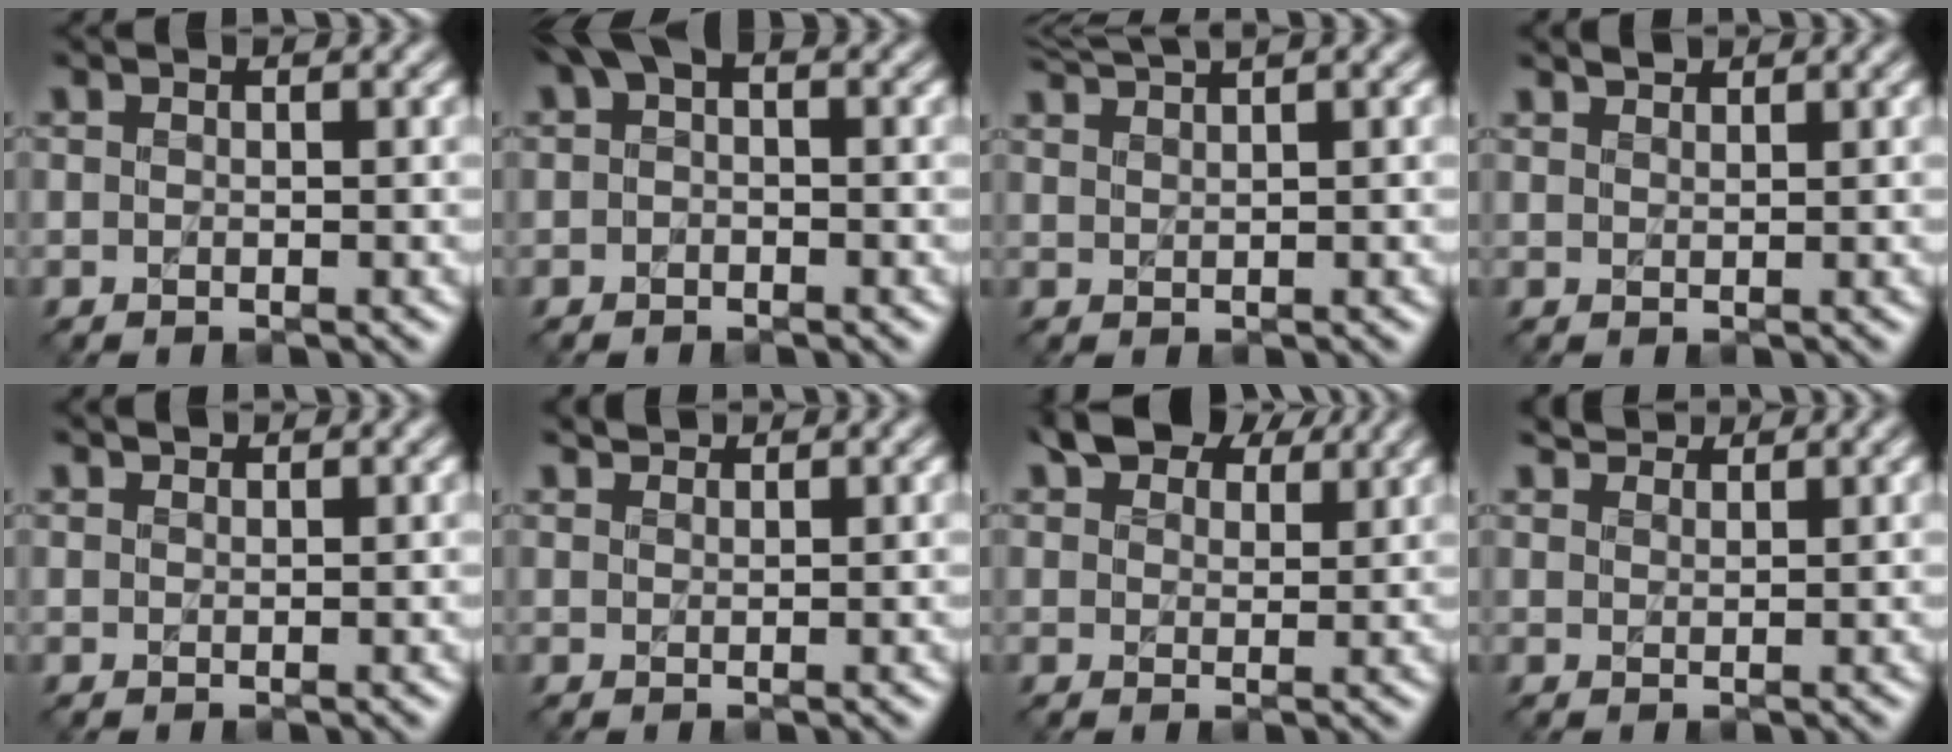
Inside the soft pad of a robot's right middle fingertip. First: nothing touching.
{"total": 2.0, "force": [0.4, 0.8, 1.8], "torque": [-0.033, 0.010, 0.003]}
{"total": 3.4, "force": [3.2, 0.0, 1.2], "torque": [-0.019, 0.010, 0.041]}
{"total": 1.3, "force": [1.2, -0.1, -0.5], "torque": [0.005, -0.001, 0.019]}
{"total": 1.0, "force": [0.9, -0.1, -0.4], "torque": [0.003, -0.001, 0.012]}
{"total": 1.7, "force": [1.7, 0.0, -0.2], "torque": [-0.001, 0.001, 0.025]}
{"total": 5.4, "force": [4.5, 2.4, 1.9], "torque": [-0.033, 0.013, 0.069]}
{"total": 2.9, "force": [2.9, 0.3, 0.2], "torque": [-0.001, 0.002, 0.042]}